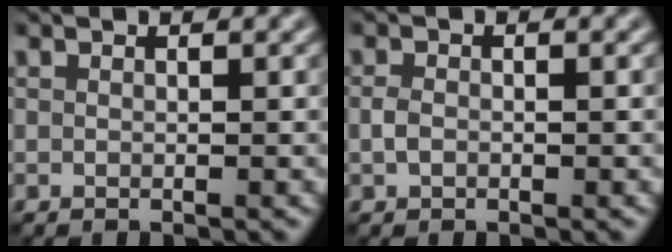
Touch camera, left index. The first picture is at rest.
{"total": 1.4, "force": [-0.3, 0.9, 1.0], "torque": [-0.022, 0.003, -0.007]}